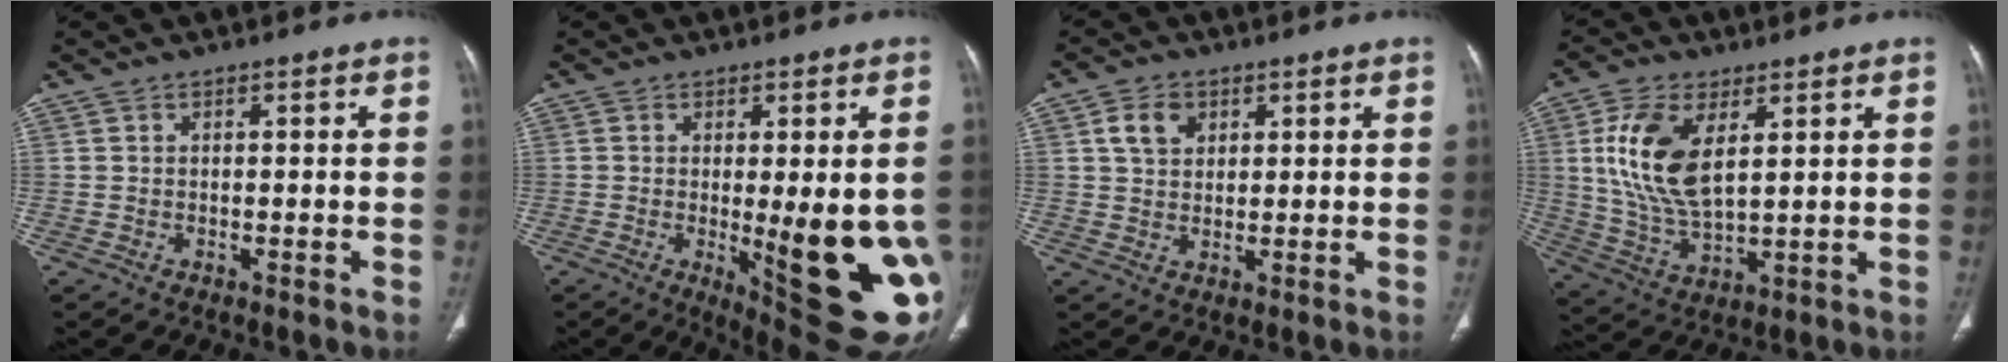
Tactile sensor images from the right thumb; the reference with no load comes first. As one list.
[{"total": 17.2, "force": [-3.0, 4.6, 16.3], "torque": [-0.163, -0.025, -0.017]}, {"total": 5.3, "force": [2.1, 3.9, 2.8], "torque": [-0.032, -0.005, 0.038]}, {"total": 13.7, "force": [4.1, 6.9, 11.1], "torque": [-0.221, -0.018, 0.085]}]